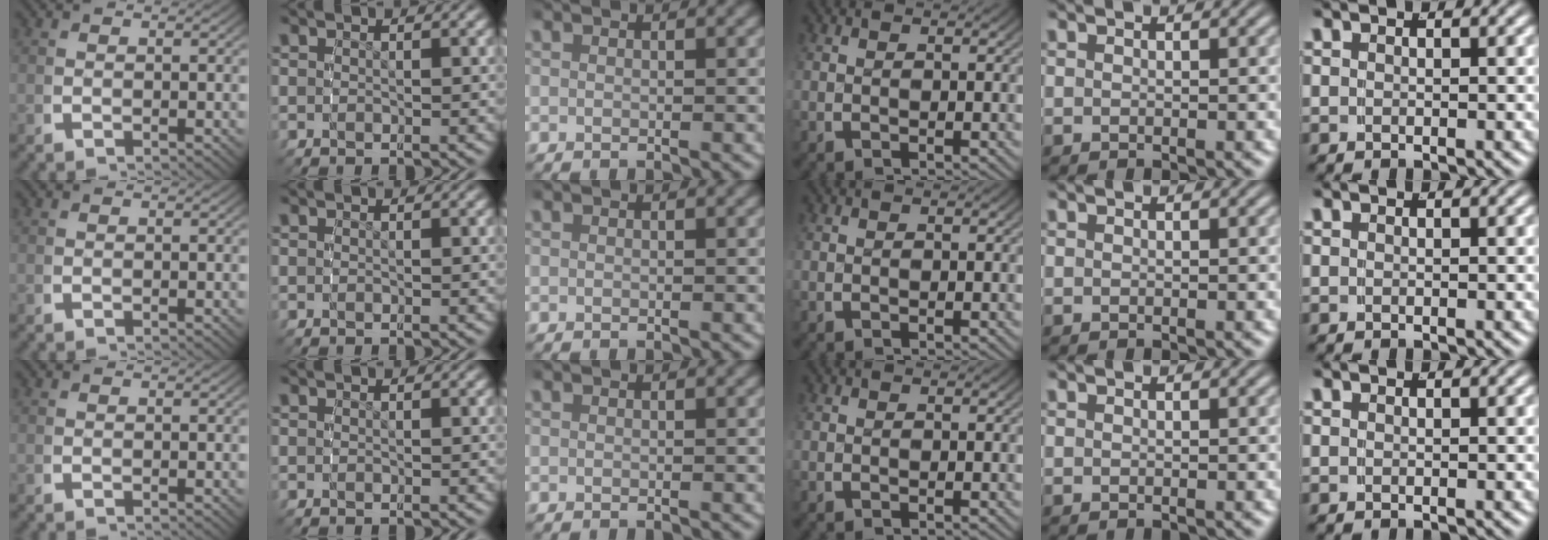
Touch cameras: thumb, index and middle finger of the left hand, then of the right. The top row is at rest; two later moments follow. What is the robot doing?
{"motion": "reach", "object": "coat"}